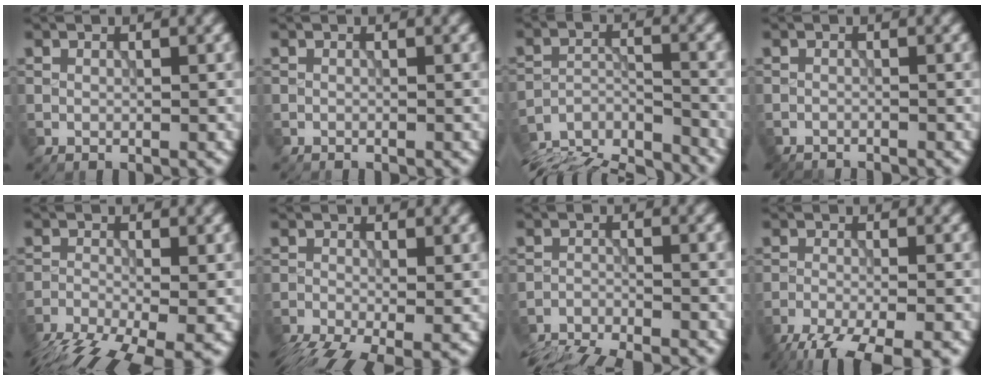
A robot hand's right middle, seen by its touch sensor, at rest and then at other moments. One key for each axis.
{"total": 0.5, "fx": -0.5, "fy": 0.0, "fz": 0.0, "tx": 0.004, "ty": -0.003, "tz": -0.010}
{"total": 11.9, "fx": -11.2, "fy": 3.0, "fz": 2.8, "tx": -0.047, "ty": -0.015, "tz": -0.159}
{"total": 2.1, "fx": -2.1, "fy": 0.2, "fz": 0.3, "tx": 0.000, "ty": -0.009, "tz": -0.036}
{"total": 9.4, "fx": -7.0, "fy": 2.9, "fz": 5.6, "tx": -0.122, "ty": -0.043, "tz": -0.117}
{"total": 6.7, "fx": -4.3, "fy": 2.2, "fz": 4.8, "tx": -0.094, "ty": -0.030, "tz": -0.076}
{"total": 10.4, "fx": -9.9, "fy": 2.1, "fz": 2.3, "tx": -0.036, "ty": -0.022, "tz": -0.152}
{"total": 8.1, "fx": -6.2, "fy": 1.8, "fz": 4.9, "tx": -0.084, "ty": -0.033, "tz": -0.104}